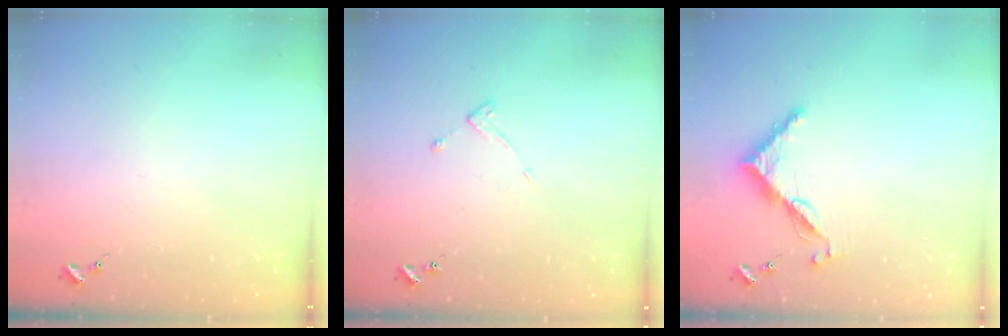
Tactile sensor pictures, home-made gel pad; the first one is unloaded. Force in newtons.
{"total": 3.6, "press": 3.6, "slide": 0.5}
{"total": 7.4, "press": 7.4, "slide": 0.7}